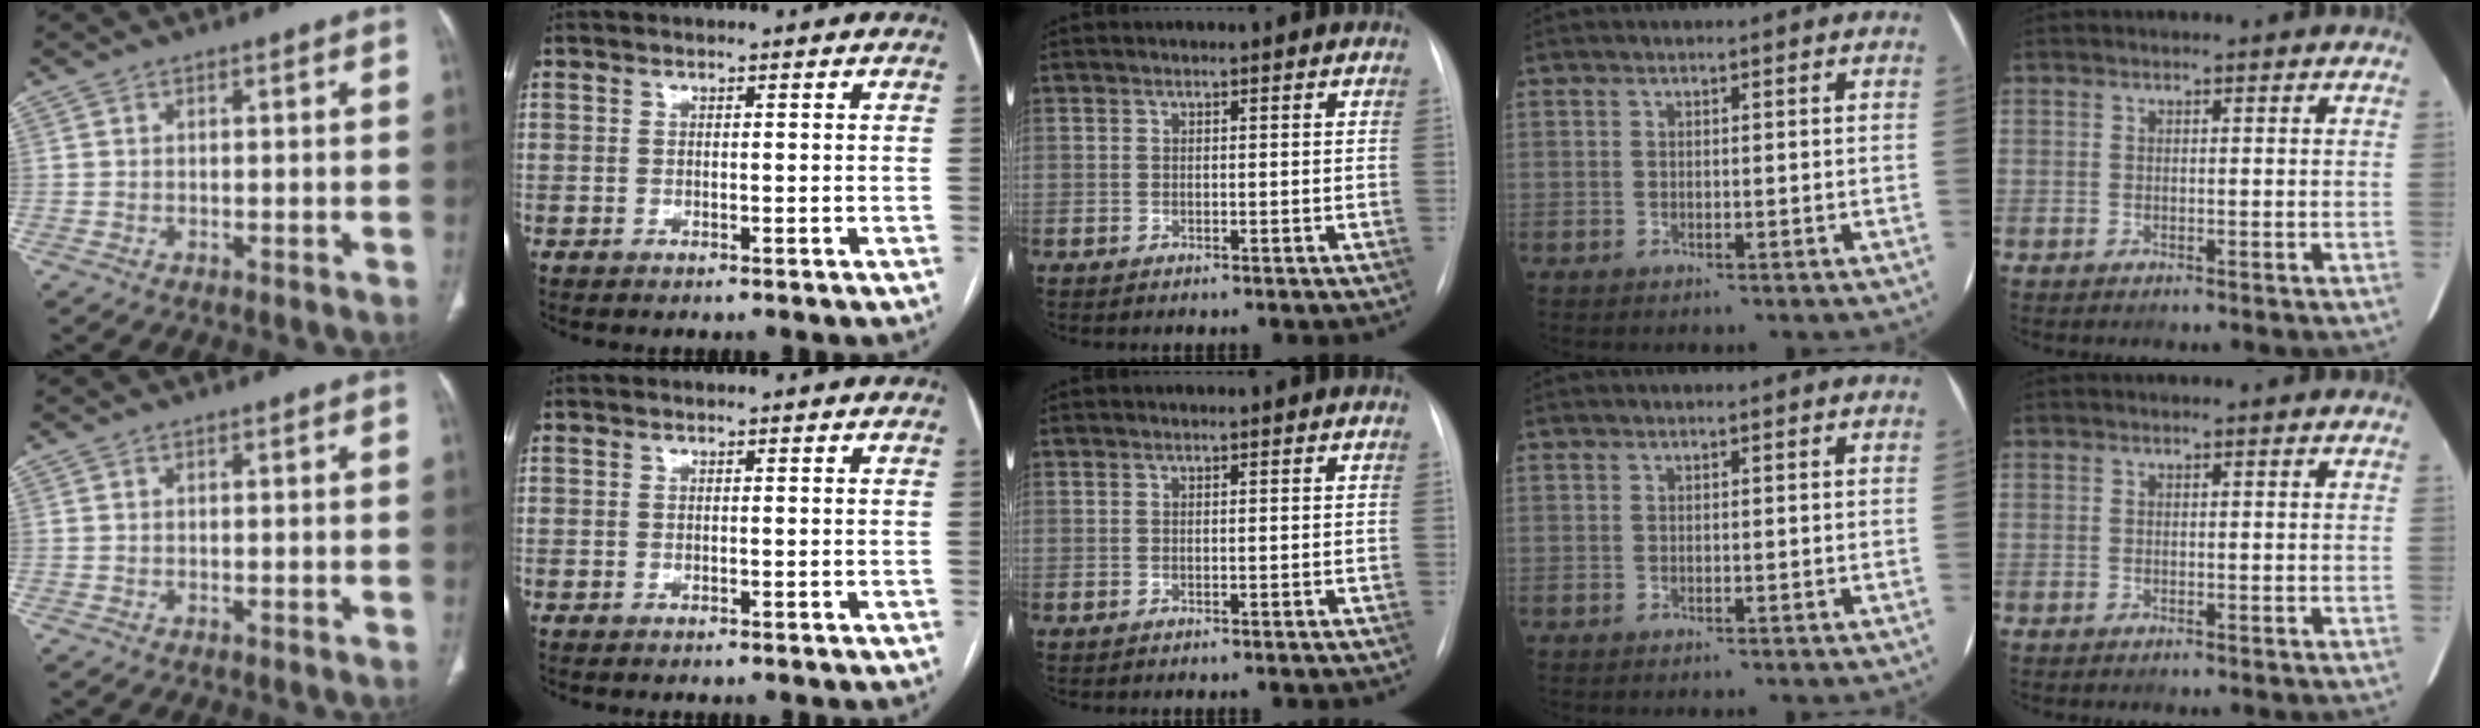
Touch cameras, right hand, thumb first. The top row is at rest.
{}